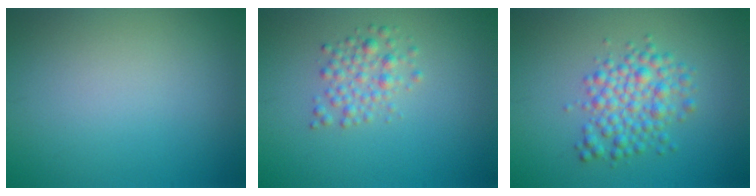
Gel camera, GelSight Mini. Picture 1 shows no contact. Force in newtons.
{"total": 2.2, "press": 2.2, "slide": 0.0}
{"total": 4.0, "press": 4.0, "slide": 0.0}